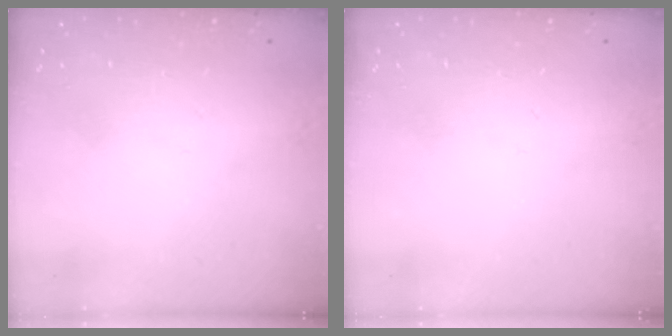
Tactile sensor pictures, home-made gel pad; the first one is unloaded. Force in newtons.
{"total": 0.0}